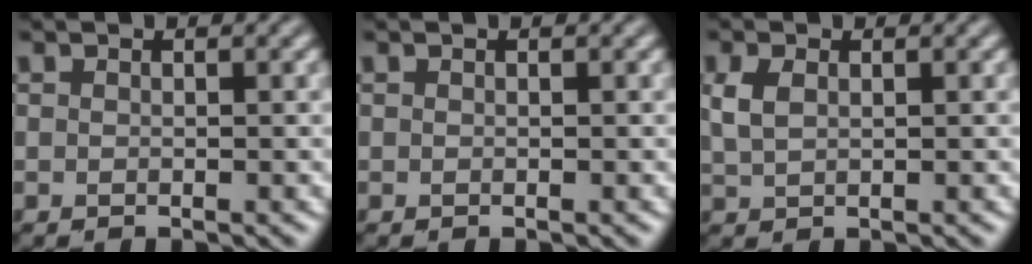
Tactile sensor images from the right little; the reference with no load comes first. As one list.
[{"total": 0.0}, {"total": 2.1, "force": [0.7, 1.3, 1.6], "torque": [-0.041, 0.001, 0.016]}]